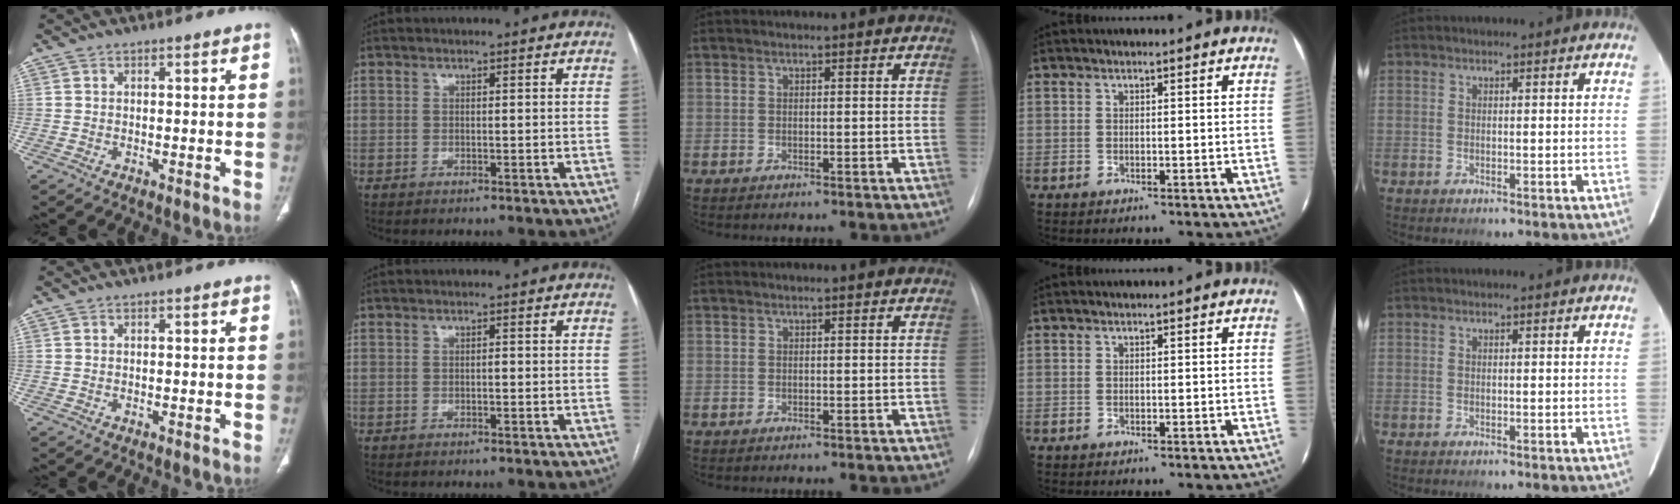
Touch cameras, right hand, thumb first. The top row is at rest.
{"index": {"total": 0.5, "force": [-0.1, 0.2, 0.4], "torque": [-0.007, 0.002, -0.003]}}